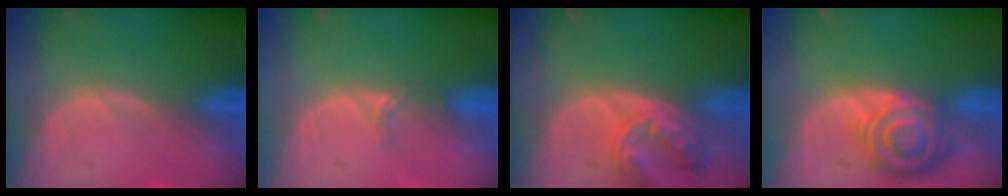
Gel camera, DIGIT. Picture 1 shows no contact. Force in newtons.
{"total": 1.6, "press": 1.3, "slide": 1.1}
{"total": 7.6, "press": 6.6, "slide": 3.7}
{"total": 8.3, "press": 7.2, "slide": 4.0}